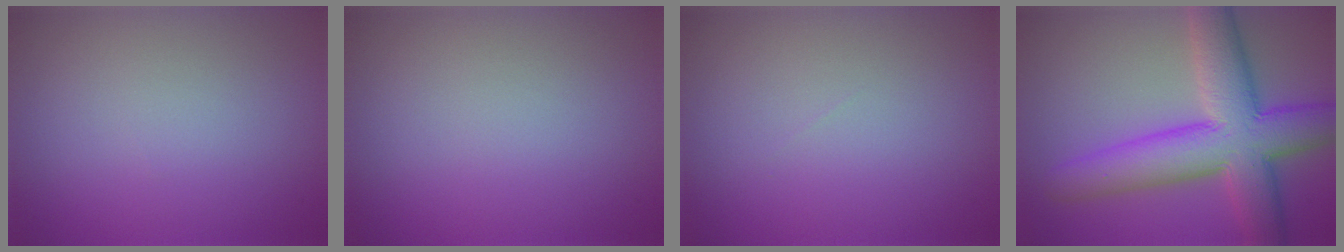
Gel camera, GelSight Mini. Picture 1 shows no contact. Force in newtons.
{"total": 0.0}
{"total": 0.0}
{"total": 10.0, "press": 10.0, "slide": 0.5}